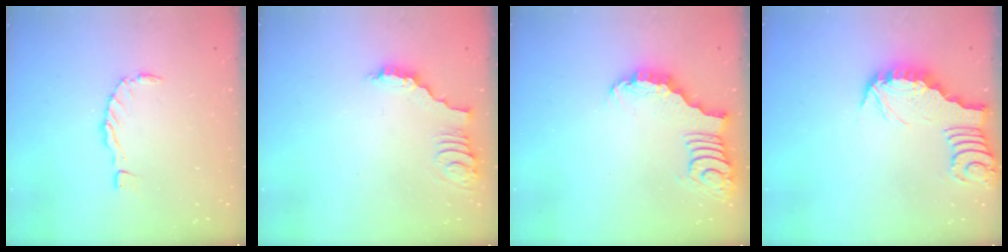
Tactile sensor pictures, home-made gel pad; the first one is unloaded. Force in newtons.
{"total": 3.9, "press": 3.9, "slide": 0.3}
{"total": 2.8, "press": 2.7, "slide": 0.5}
{"total": 2.9, "press": 2.9, "slide": 0.3}